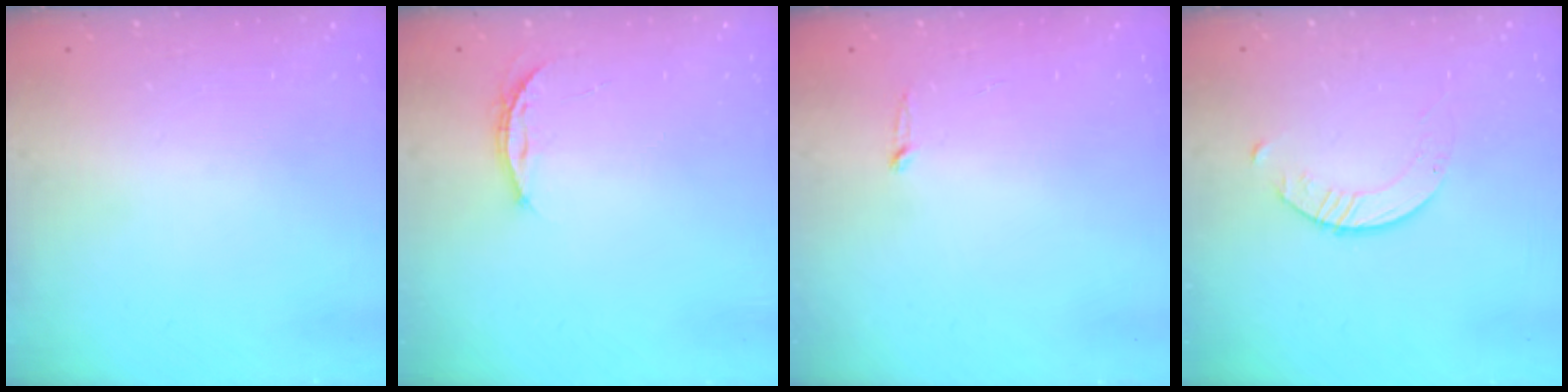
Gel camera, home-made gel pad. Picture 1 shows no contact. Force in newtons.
{"total": 4.0, "press": 3.9, "slide": 0.5}
{"total": 2.5, "press": 2.5, "slide": 0.2}
{"total": 2.8, "press": 2.8, "slide": 0.3}